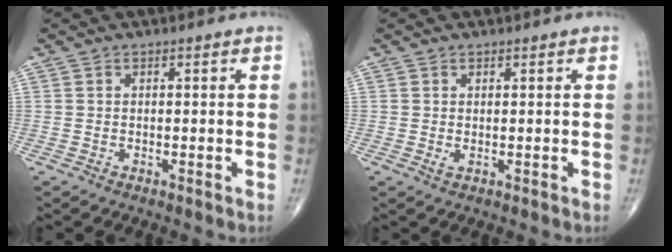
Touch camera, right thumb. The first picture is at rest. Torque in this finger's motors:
{"motor_torque": [-0.19, -0.02, 0.08, 0.16, 0.03]}